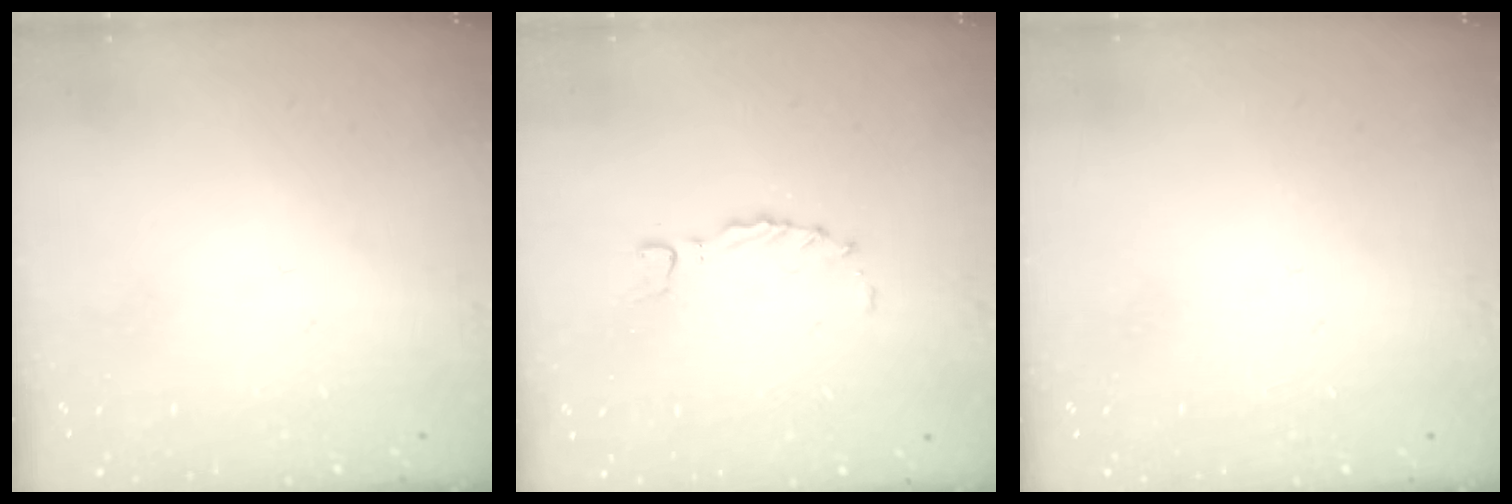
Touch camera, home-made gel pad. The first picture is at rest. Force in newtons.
{"total": 0.8, "press": 0.7, "slide": 0.3}
{"total": 0.0}